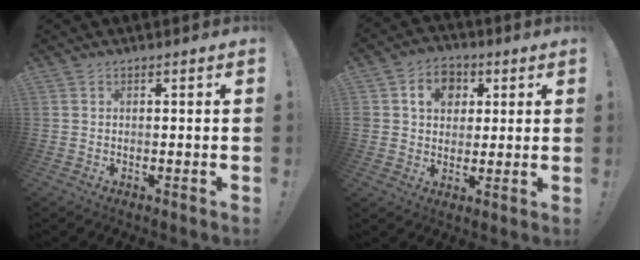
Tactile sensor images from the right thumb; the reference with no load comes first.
{"total": 10.0, "force": [3.5, 8.3, 4.3], "torque": [-0.065, -0.004, 0.068]}